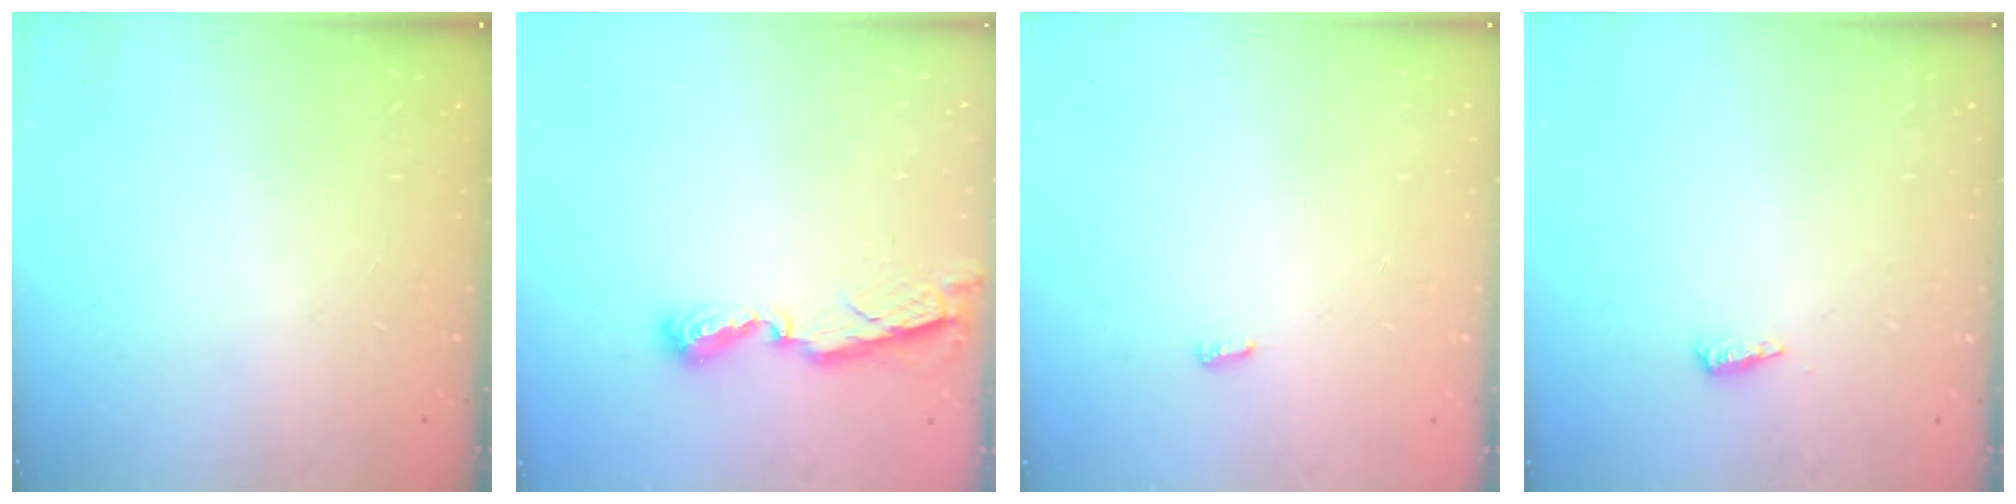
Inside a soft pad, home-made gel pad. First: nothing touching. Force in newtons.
{"total": 7.8, "press": 7.8, "slide": 0.5}
{"total": 2.8, "press": 2.8, "slide": 0.5}
{"total": 4.9, "press": 4.8, "slide": 1.2}